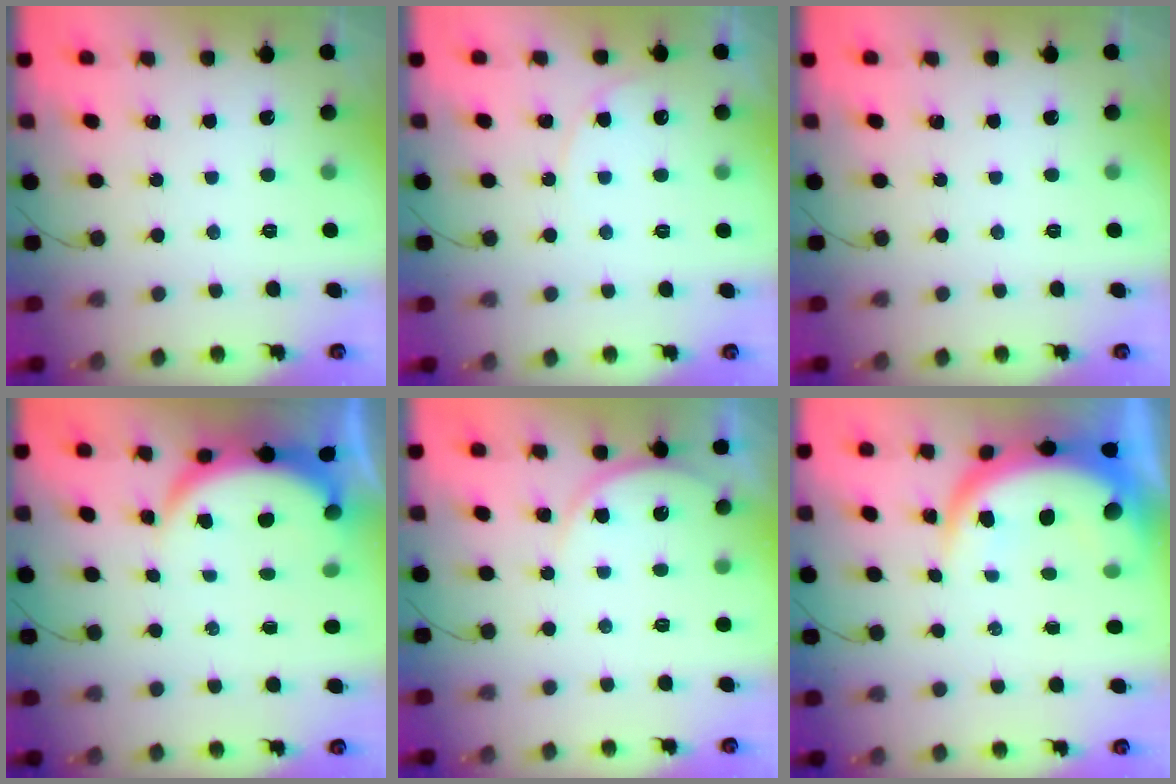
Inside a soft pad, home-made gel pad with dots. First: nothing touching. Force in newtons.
{"total": 5.6, "press": 5.6, "slide": 0.2}
{"total": 0.0}
{"total": 5.8, "press": 5.7, "slide": 0.8}
{"total": 5.4, "press": 5.4, "slide": 0.6}
{"total": 9.1, "press": 9.1, "slide": 0.7}